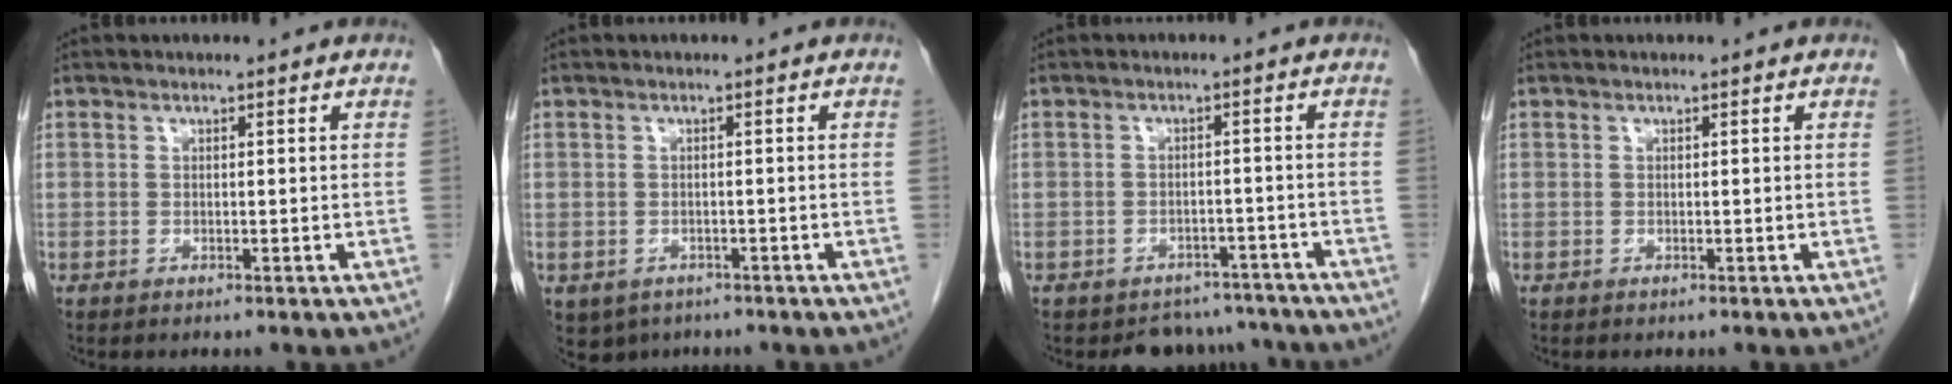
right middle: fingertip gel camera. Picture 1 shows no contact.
{"total": 4.9, "force": [-3.1, 3.6, 1.3], "torque": [-0.021, 0.001, -0.040]}
{"total": 5.8, "force": [-5.1, 2.6, -0.8], "torque": [0.022, 0.018, -0.065]}
{"total": 0.0}